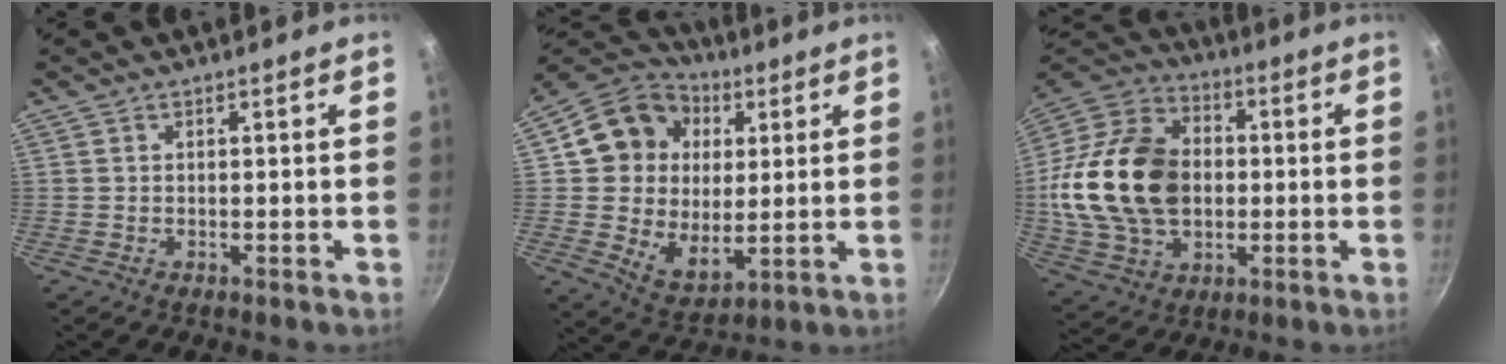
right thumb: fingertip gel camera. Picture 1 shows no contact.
{"total": 17.8, "force": [4.5, 14.4, 9.4], "torque": [-0.133, -0.004, 0.080]}
{"total": 24.7, "force": [-0.1, 17.7, 17.2], "torque": [-0.306, 0.026, 0.002]}